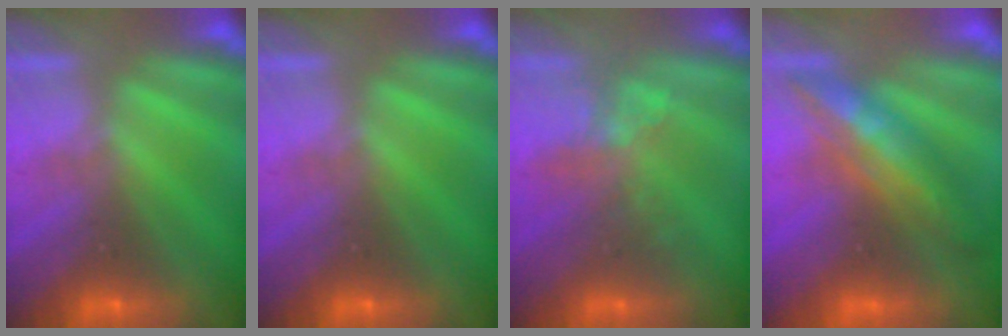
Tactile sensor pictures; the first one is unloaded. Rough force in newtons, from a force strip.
{"total": 0.0}
{"total": 2.5}
{"total": 3.3}